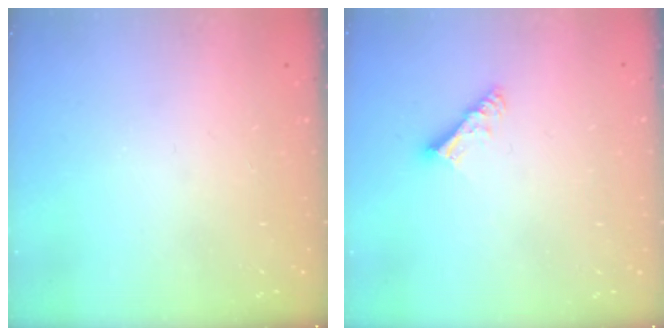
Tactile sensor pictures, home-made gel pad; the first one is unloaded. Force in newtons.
{"total": 5.5, "press": 5.5, "slide": 0.3}